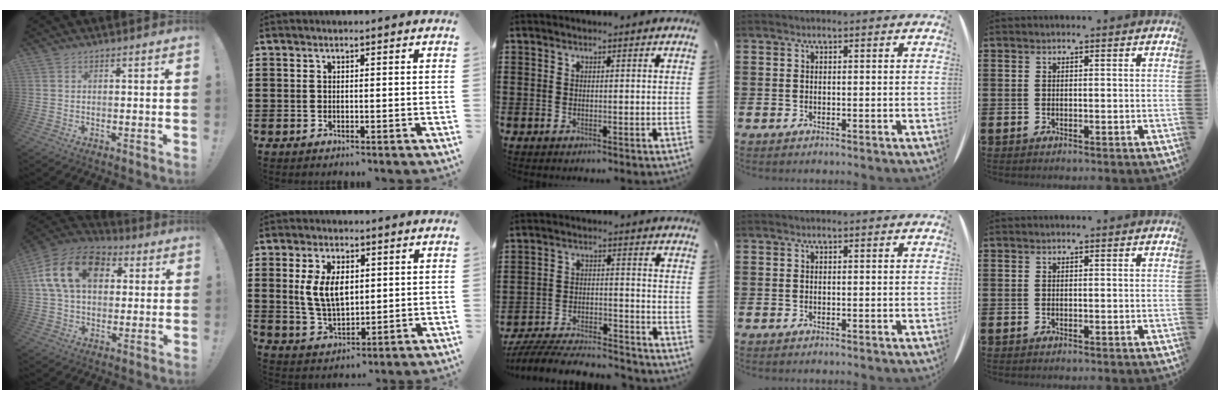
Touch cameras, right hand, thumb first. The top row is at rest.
{"thumb": {"total": 18.3, "force": [5.5, 12.4, 12.2], "torque": [-0.210, 0.000, 0.101]}, "index": {"total": 7.7, "force": [1.4, 4.3, 6.3], "torque": [-0.135, 0.006, 0.019]}, "middle": {"total": 6.6, "force": [-6.4, 0.8, 1.7], "torque": [-0.033, 0.005, -0.125]}}